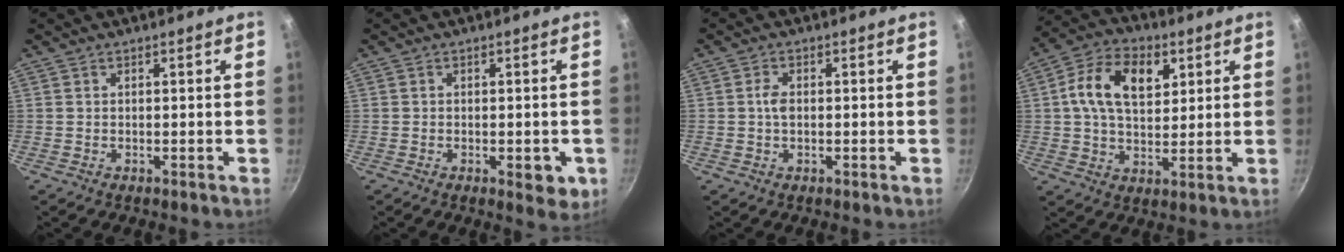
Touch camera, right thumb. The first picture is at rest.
{"total": 4.3, "force": [-1.3, 1.9, 3.5], "torque": [-0.029, -0.003, -0.012]}
{"total": 2.3, "force": [0.1, 1.4, 1.8], "torque": [-0.036, -0.002, -0.002]}
{"total": 13.8, "force": [3.8, 8.6, 10.0], "torque": [-0.157, 0.004, 0.063]}